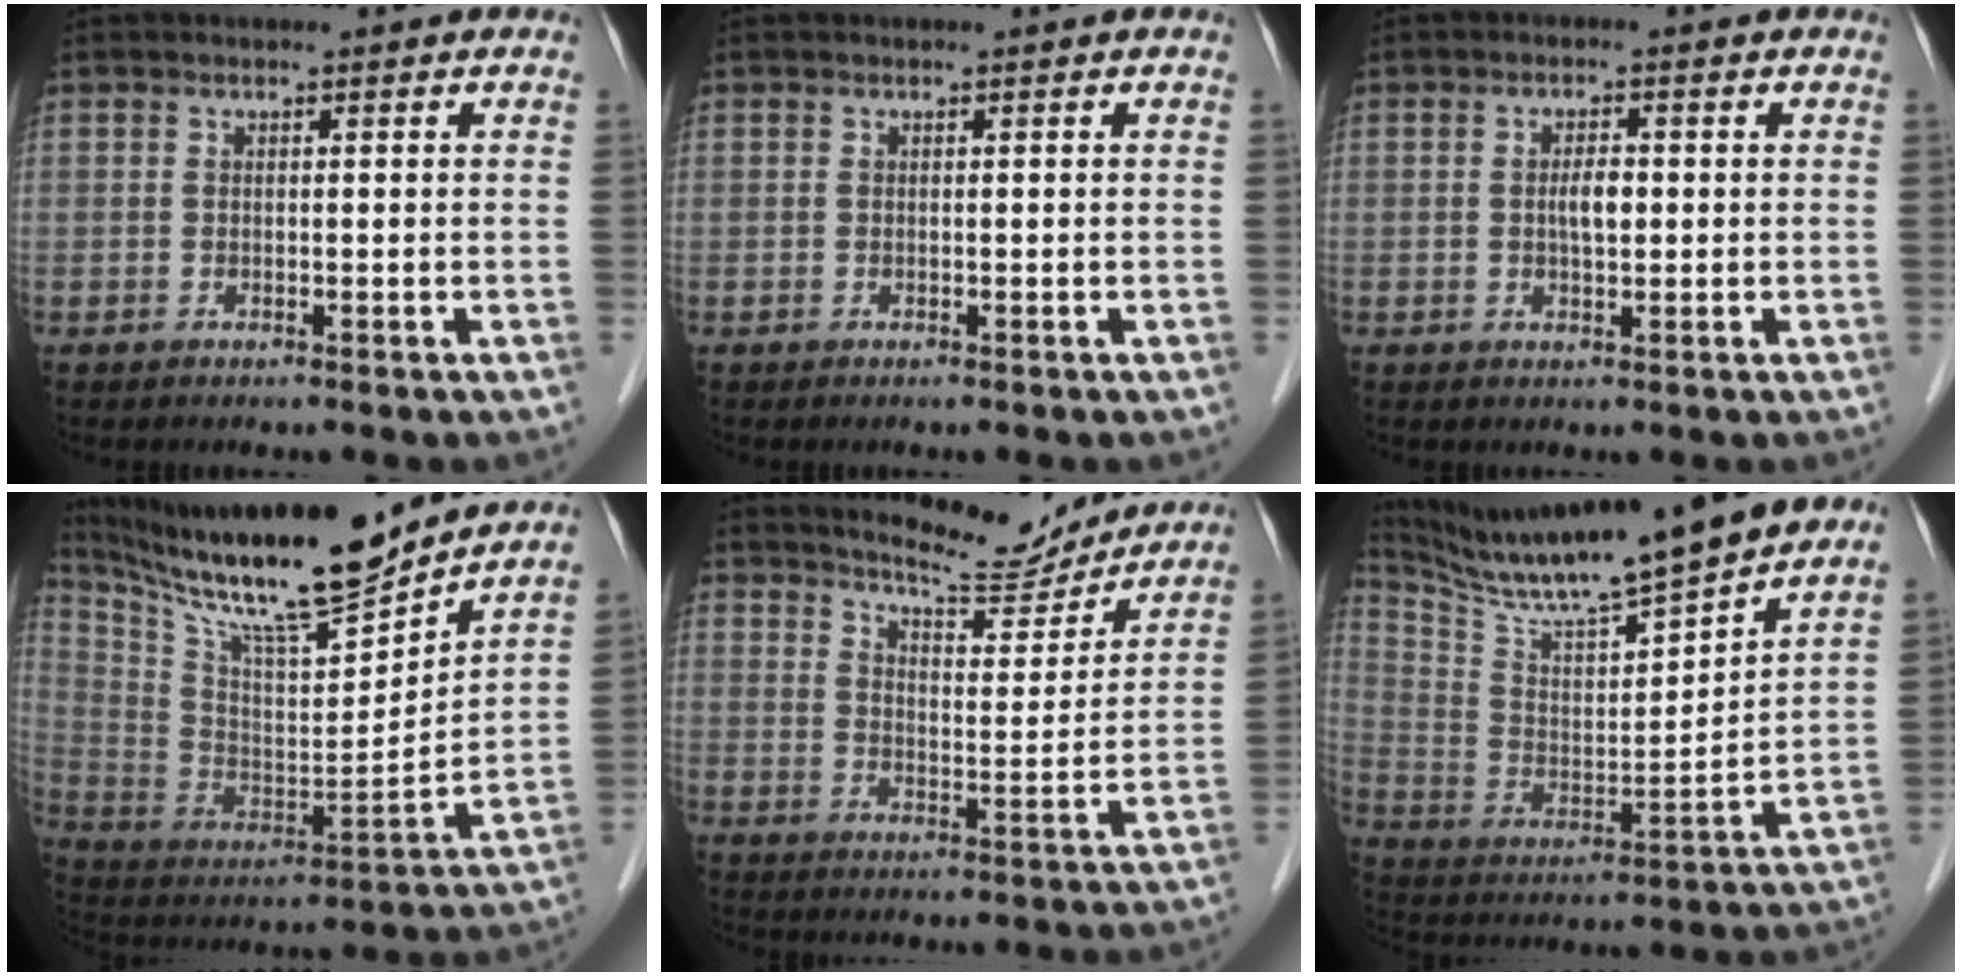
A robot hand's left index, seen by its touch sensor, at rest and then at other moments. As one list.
[{"total": 0.0}, {"total": 2.7, "force": [0.1, 1.0, 2.5], "torque": [-0.045, 0.001, 0.000]}, {"total": 20.9, "force": [17.8, 1.3, 10.9], "torque": [-0.200, -0.006, 0.311]}, {"total": 10.7, "force": [10.1, 1.6, 2.8], "torque": [-0.046, -0.013, 0.151]}, {"total": 18.4, "force": [15.8, 0.0, 9.4], "torque": [-0.171, 0.003, 0.268]}]